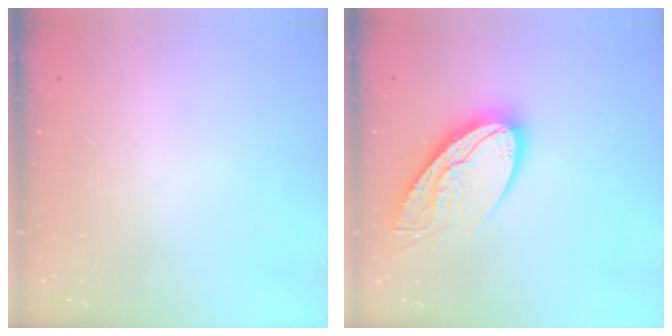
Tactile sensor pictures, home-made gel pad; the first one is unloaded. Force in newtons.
{"total": 15.8, "press": 15.7, "slide": 1.6}